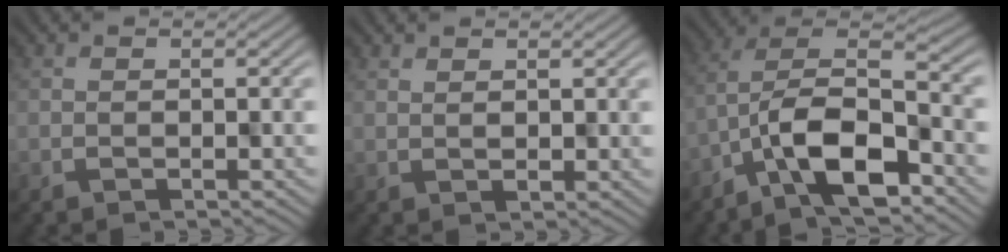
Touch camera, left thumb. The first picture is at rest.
{"total": 1.5, "force": [1.5, 0.0, 0.0], "torque": [0.000, 0.000, 0.024]}
{"total": 10.3, "force": [-4.4, 4.6, 8.2], "torque": [-0.149, -0.008, -0.096]}